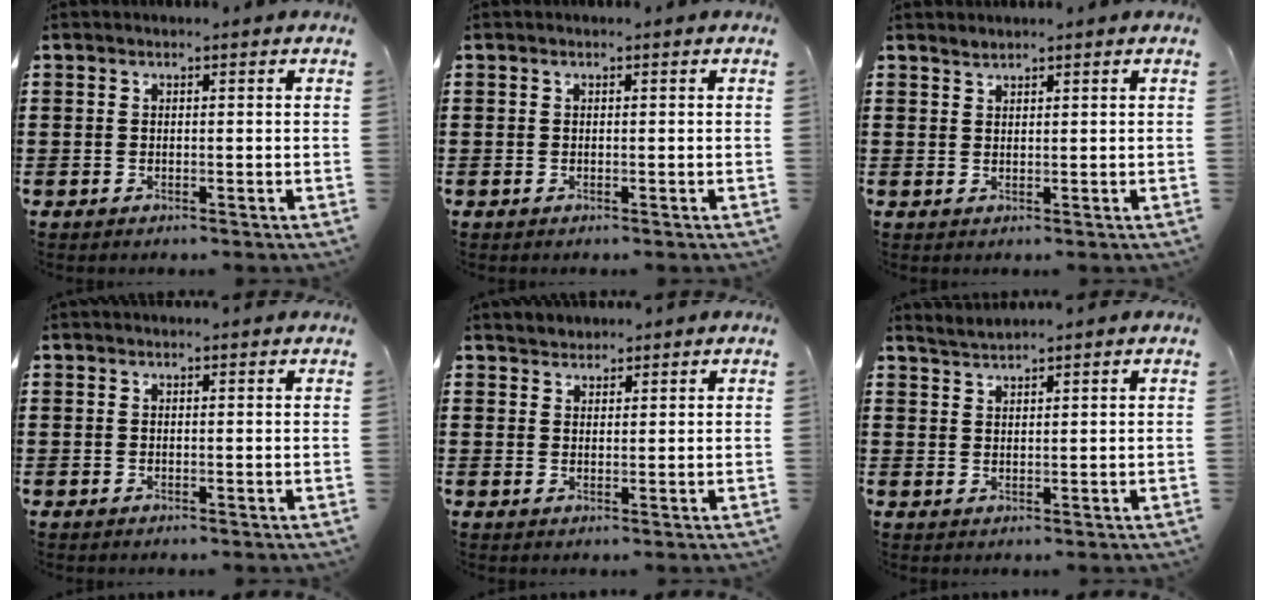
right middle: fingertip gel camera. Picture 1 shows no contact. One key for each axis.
{"total": 0.0}
{"total": 1.2, "fx": 1.2, "fy": -0.1, "fz": 0.0, "tx": -0.002, "ty": 0.000, "tz": 0.024}
{"total": 0.0}
{"total": 1.8, "fx": 1.7, "fy": 0.3, "fz": -0.5, "tx": 0.003, "ty": 0.004, "tz": 0.035}
{"total": 2.0, "fx": 1.9, "fy": -0.4, "fz": 0.1, "tx": -0.006, "ty": 0.003, "tz": 0.038}